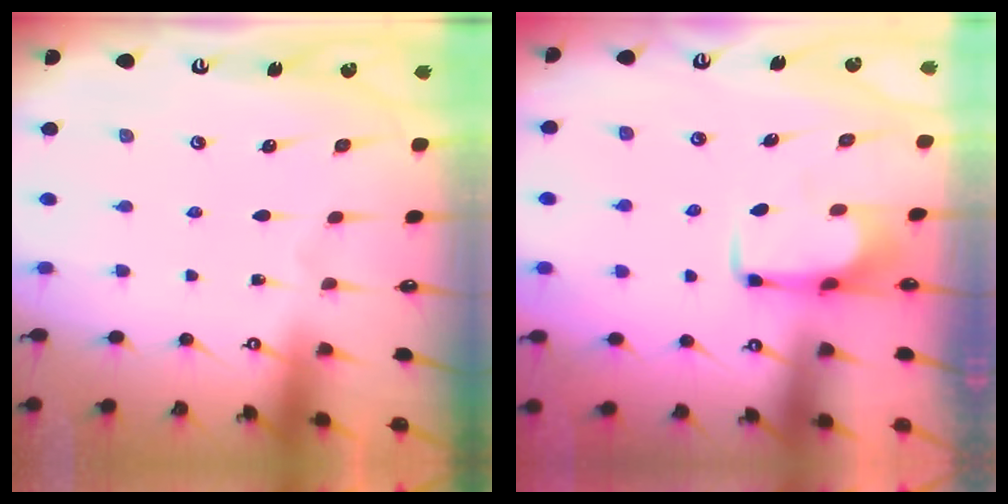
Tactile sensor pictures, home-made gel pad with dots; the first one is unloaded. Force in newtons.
{"total": 2.1, "press": 2.1, "slide": 0.4}